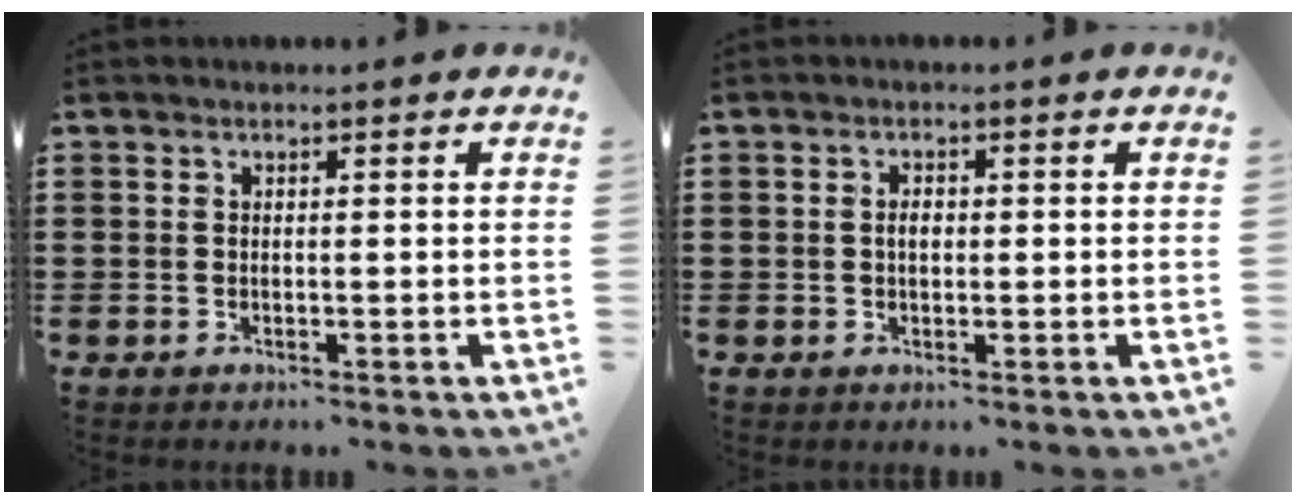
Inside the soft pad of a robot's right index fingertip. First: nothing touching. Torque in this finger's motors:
{"motor_torque": [0.77, 0.58, 0.18, 0.02]}